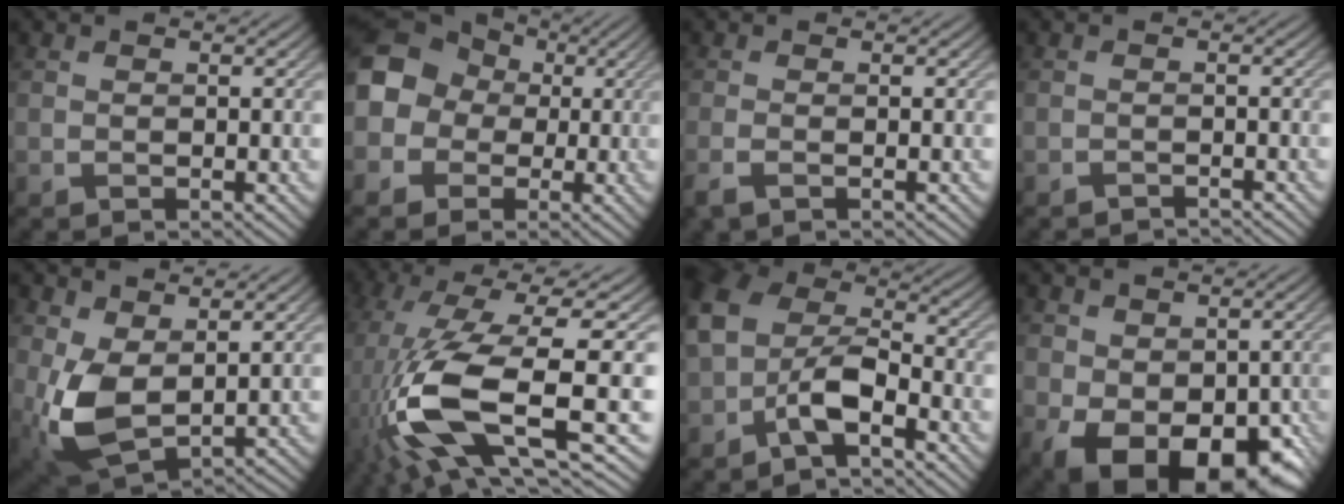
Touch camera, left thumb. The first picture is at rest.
{"total": 10.4, "force": [0.8, 9.5, 4.1], "torque": [-0.126, 0.014, -0.025]}
{"total": 1.8, "force": [-1.3, 0.2, 1.2], "torque": [-0.031, -0.006, -0.031]}
{"total": 1.5, "force": [-1.5, -0.1, 0.0], "torque": [0.005, 0.001, -0.029]}
{"total": 7.8, "force": [1.4, 4.4, 6.3], "torque": [-0.156, -0.011, 0.025]}
{"total": 16.9, "force": [-2.8, 5.8, 15.7], "torque": [-0.354, -0.016, -0.035]}
{"total": 8.1, "force": [-3.7, 4.2, 5.9], "torque": [-0.112, 0.004, -0.087]}
{"total": 11.2, "force": [-3.1, 7.2, 8.0], "torque": [-0.128, -0.045, -0.030]}